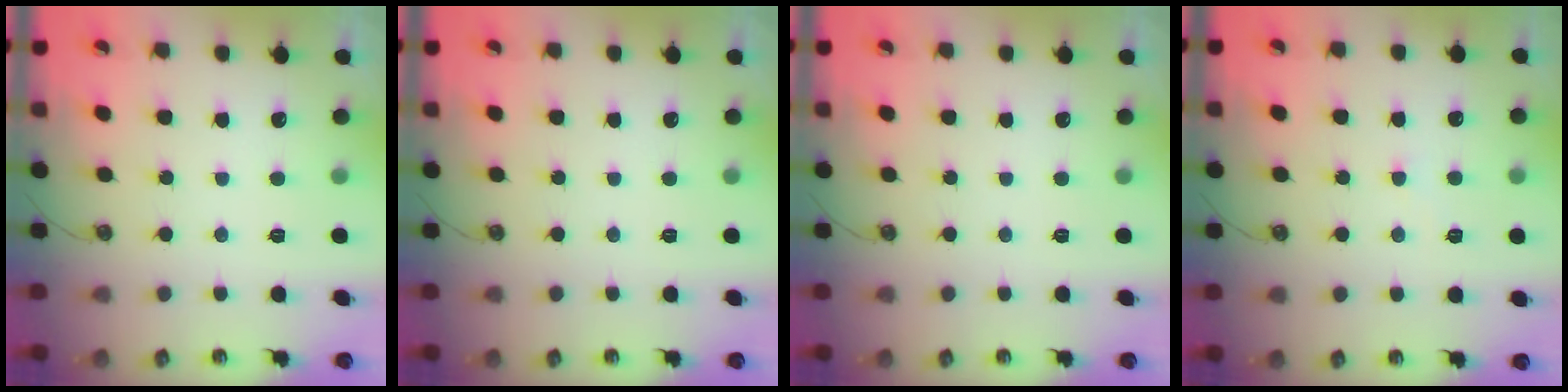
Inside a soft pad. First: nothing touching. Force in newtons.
{"total": 0.0}
{"total": 0.0}
{"total": 1.8, "press": 1.8, "slide": 0.3}